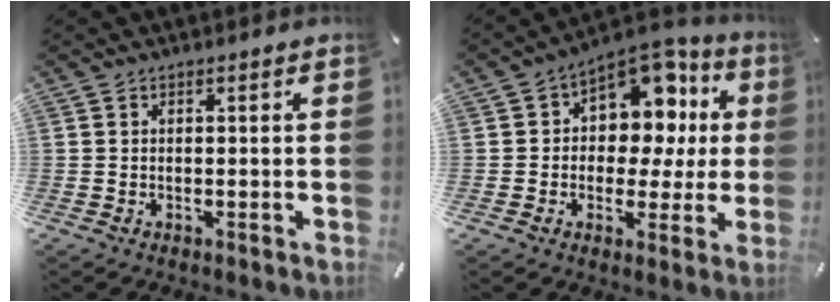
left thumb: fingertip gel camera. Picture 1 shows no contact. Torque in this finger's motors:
{"motor_torque": [0.73, 0.61, 0.44, 0.31, 0.11]}